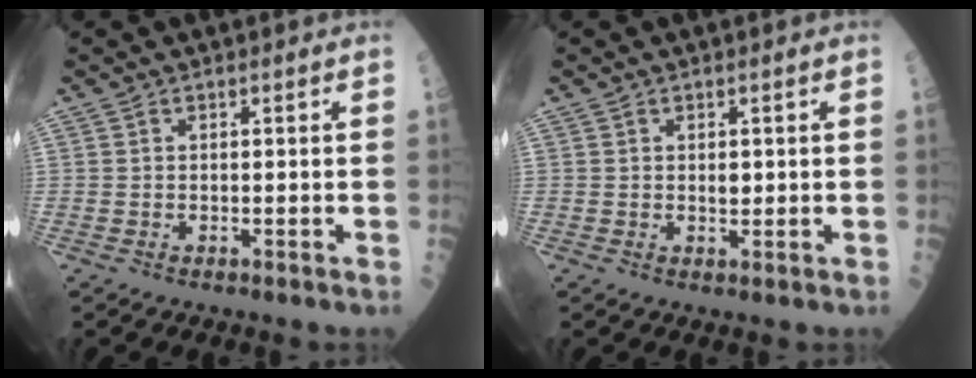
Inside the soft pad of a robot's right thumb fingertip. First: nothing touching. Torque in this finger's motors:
{"motor_torque": [0.06, -0.12, 0.27, 0.12, 0.00]}